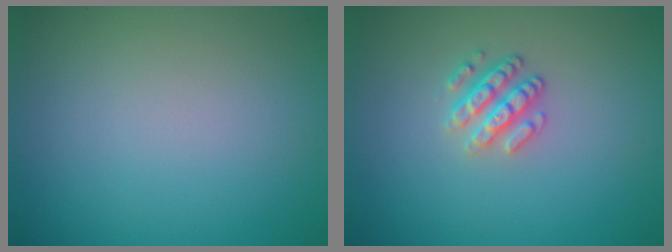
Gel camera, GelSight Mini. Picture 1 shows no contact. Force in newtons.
{"total": 2.5, "press": 2.3, "slide": 0.9}